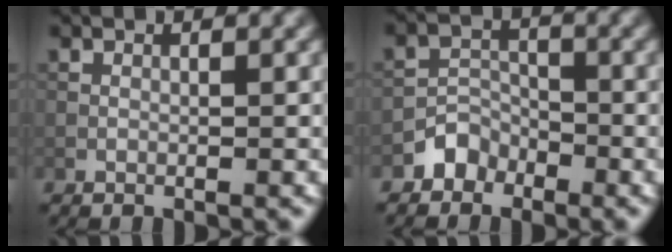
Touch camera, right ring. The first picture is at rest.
{"total": 2.3, "force": [-1.7, 1.5, 0.3], "torque": [0.004, 0.011, -0.035]}